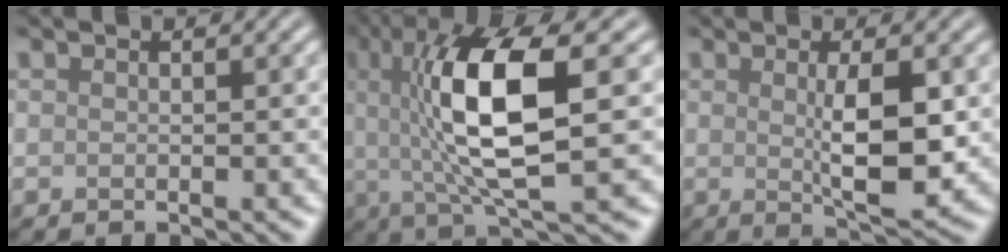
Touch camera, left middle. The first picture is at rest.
{"total": 10.0, "force": [1.3, 2.6, 9.6], "torque": [-0.171, 0.002, 0.029]}
{"total": 5.0, "force": [0.4, 1.2, 4.8], "torque": [-0.082, -0.005, 0.010]}